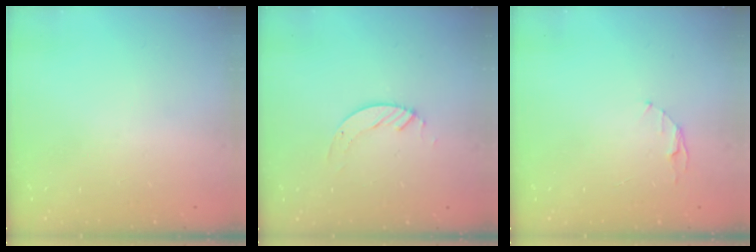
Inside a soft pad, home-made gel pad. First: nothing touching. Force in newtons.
{"total": 3.4, "press": 3.4, "slide": 0.4}
{"total": 3.2, "press": 3.2, "slide": 0.4}